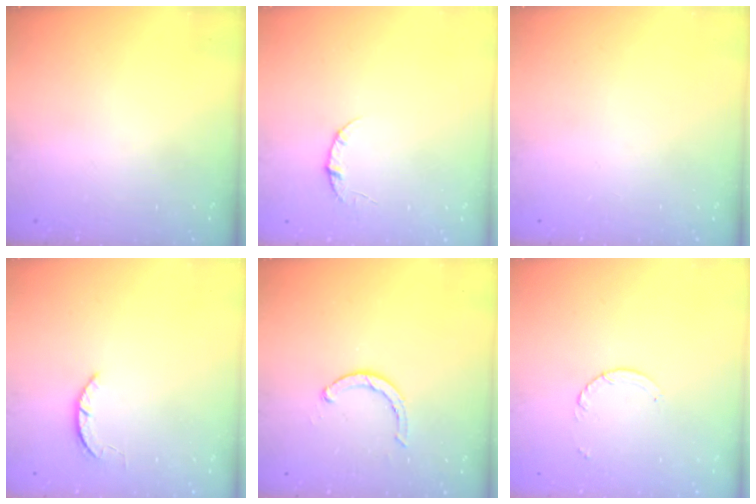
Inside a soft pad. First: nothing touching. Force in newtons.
{"total": 3.4, "press": 3.4, "slide": 0.4}
{"total": 0.0}
{"total": 1.6, "press": 1.6, "slide": 0.3}
{"total": 3.5, "press": 3.4, "slide": 0.7}
{"total": 3.8, "press": 3.8, "slide": 0.3}